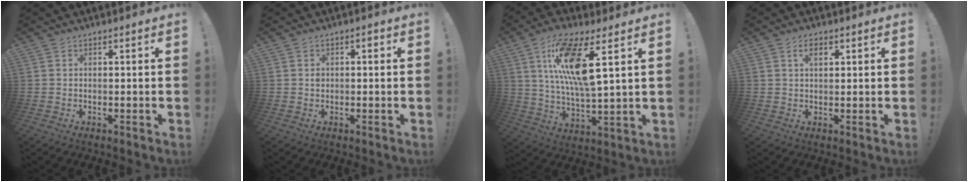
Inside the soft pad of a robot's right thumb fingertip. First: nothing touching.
{"total": 1.4, "force": [-0.2, 1.2, 0.7], "torque": [-0.014, 0.006, -0.006]}
{"total": 15.9, "force": [6.7, 3.9, 13.9], "torque": [-0.260, -0.027, 0.100]}
{"total": 3.0, "force": [1.2, 1.7, 2.1], "torque": [-0.029, 0.000, 0.017]}